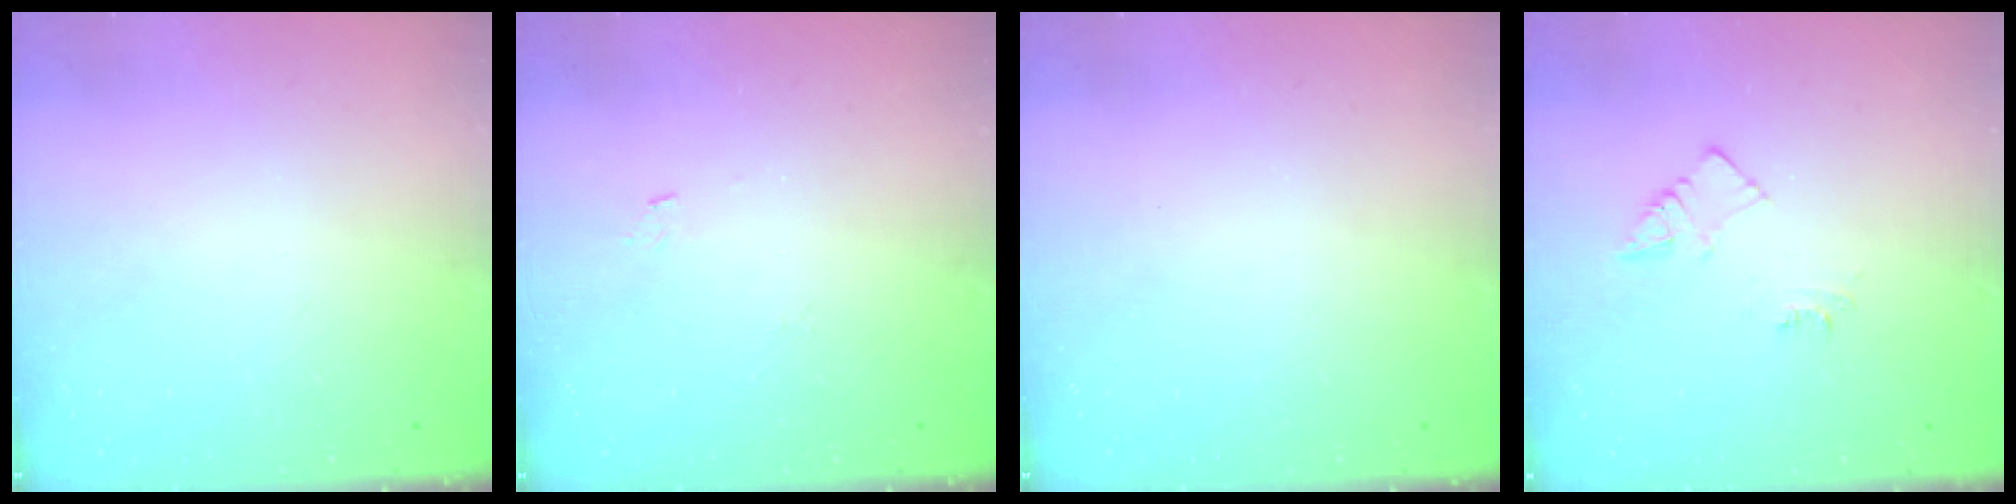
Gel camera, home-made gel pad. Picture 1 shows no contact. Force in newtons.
{"total": 4.1, "press": 4.1, "slide": 0.4}
{"total": 0.0}
{"total": 5.5, "press": 5.4, "slide": 0.7}